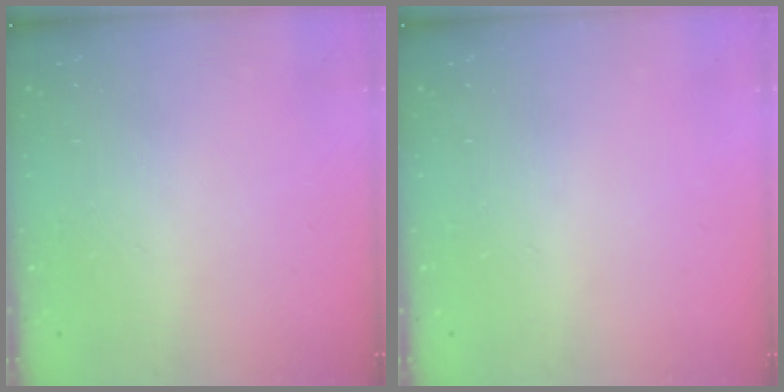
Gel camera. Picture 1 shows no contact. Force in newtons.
{"total": 0.0}